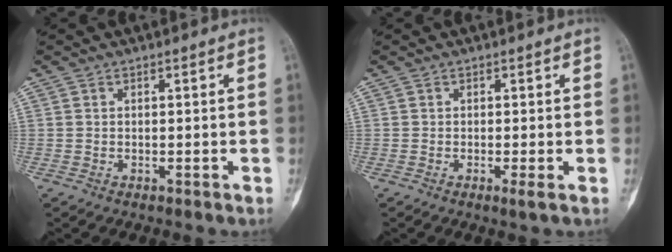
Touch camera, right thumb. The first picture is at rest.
{"total": 1.0, "force": [-0.2, -0.1, 1.0], "torque": [-0.022, -0.006, -0.005]}